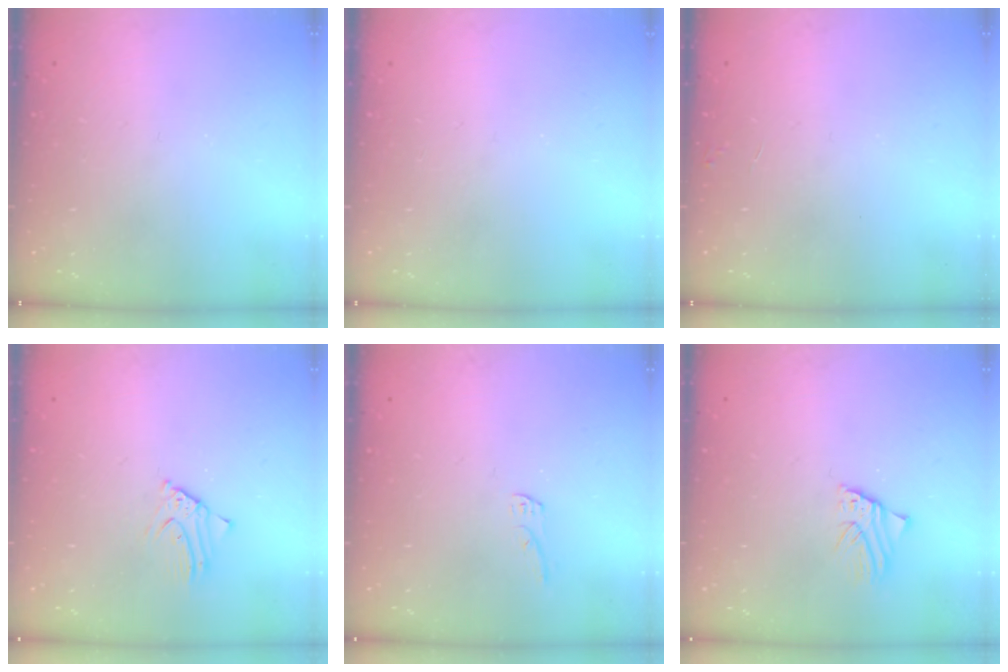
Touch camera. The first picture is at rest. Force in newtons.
{"total": 0.0}
{"total": 2.9, "press": 2.9, "slide": 0.4}
{"total": 3.4, "press": 3.4, "slide": 0.3}
{"total": 4.0, "press": 4.0, "slide": 0.3}
{"total": 2.1, "press": 2.1, "slide": 0.2}